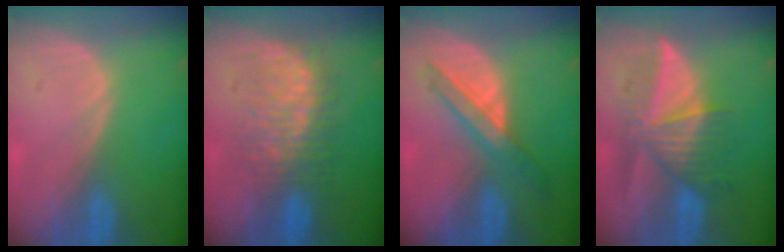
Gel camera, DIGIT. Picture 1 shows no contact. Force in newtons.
{"total": 7.8, "press": 7.8, "slide": 0.4}
{"total": 5.9, "press": 5.7, "slide": 1.5}
{"total": 7.7, "press": 7.5, "slide": 1.8}